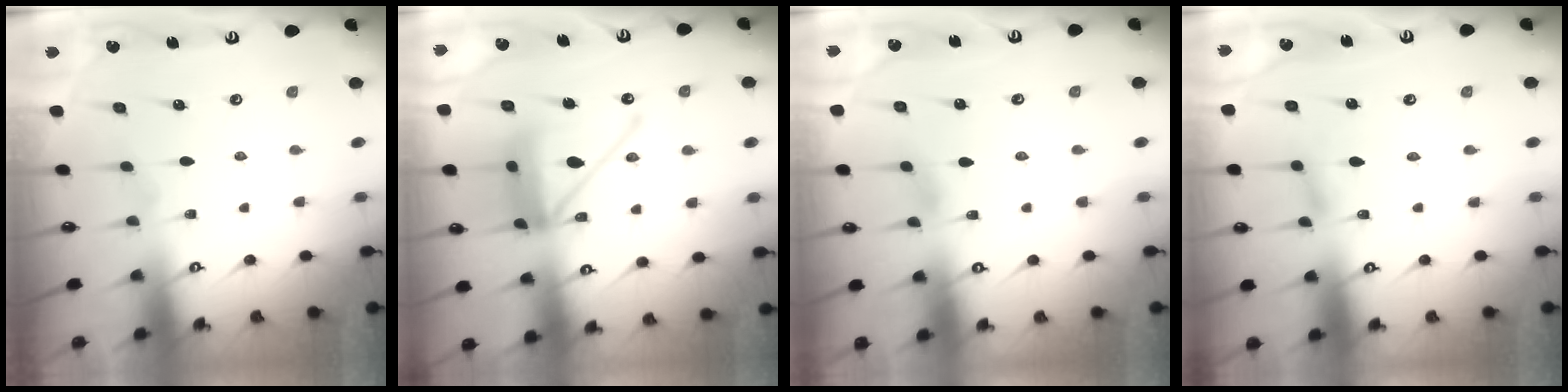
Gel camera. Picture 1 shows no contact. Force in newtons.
{"total": 15.1, "press": 15.0, "slide": 1.8}
{"total": 0.6, "press": 0.6, "slide": 0.1}
{"total": 2.3, "press": 2.2, "slide": 0.2}